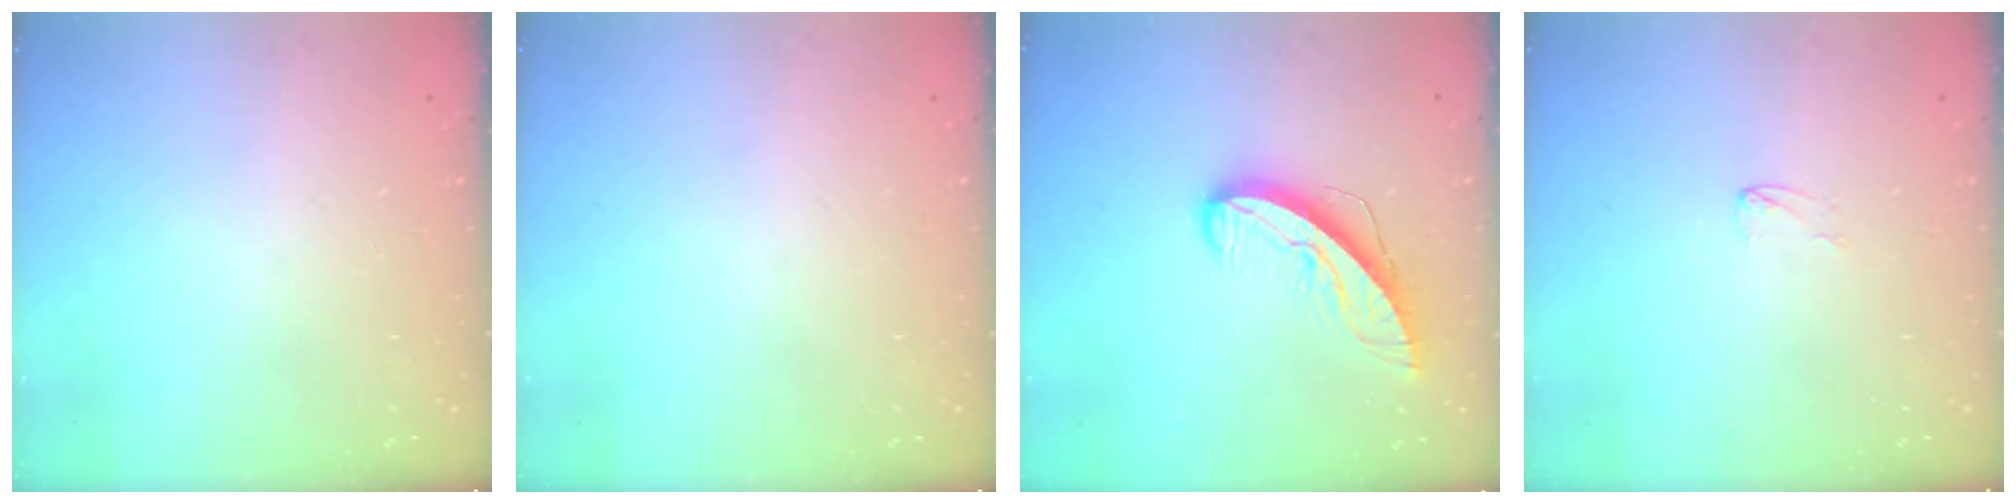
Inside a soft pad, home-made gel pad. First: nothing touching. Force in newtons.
{"total": 0.0}
{"total": 9.1, "press": 9.1, "slide": 0.6}
{"total": 3.0, "press": 3.0, "slide": 0.3}